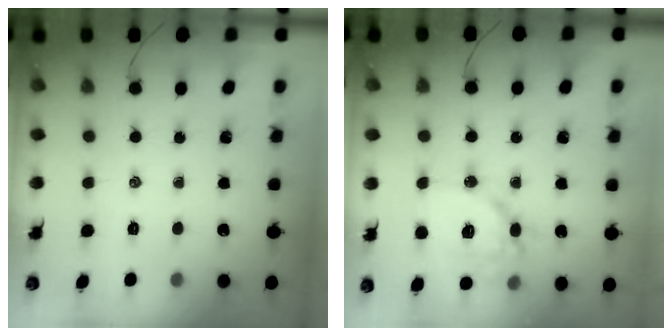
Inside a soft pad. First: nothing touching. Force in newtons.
{"total": 14.0, "press": 13.9, "slide": 1.9}